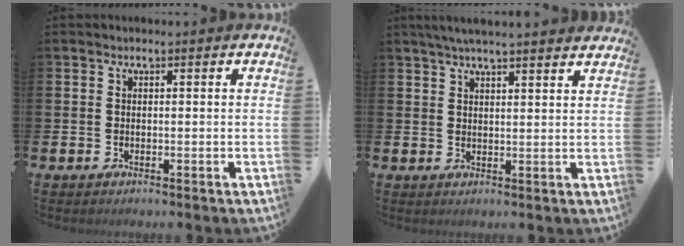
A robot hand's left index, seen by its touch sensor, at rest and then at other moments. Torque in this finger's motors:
{"motor_torque": [0.66, -1.47, 0.27, 0.04]}